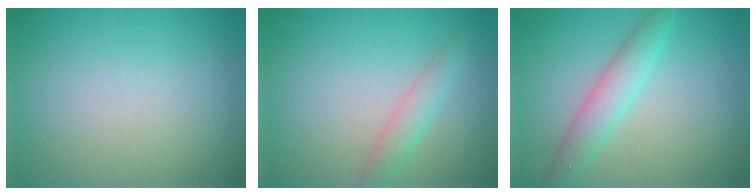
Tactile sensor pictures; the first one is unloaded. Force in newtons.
{"total": 1.9, "press": 1.9, "slide": 0.1}
{"total": 3.0, "press": 3.0, "slide": 0.2}